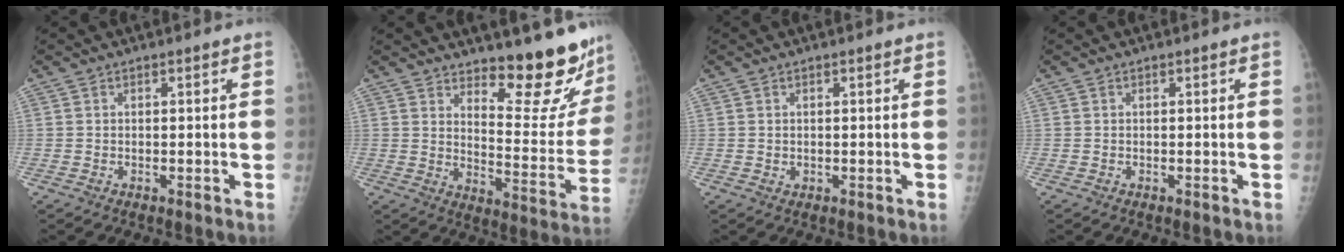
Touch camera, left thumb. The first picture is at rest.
{"total": 15.6, "force": [13.2, 3.4, 7.6], "torque": [-0.060, -0.142, 0.180]}
{"total": 0.9, "force": [0.4, 0.7, 0.4], "torque": [-0.002, -0.003, 0.007]}
{"total": 0.0}